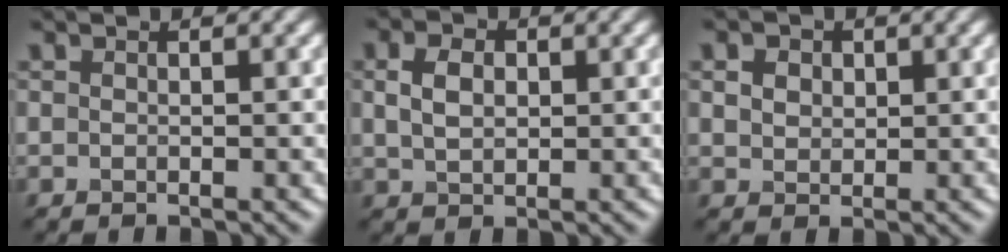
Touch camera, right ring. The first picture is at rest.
{"total": 3.0, "force": [0.7, 2.1, 2.0], "torque": [-0.048, 0.004, 0.014]}
{"total": 3.3, "force": [1.6, 2.3, 1.7], "torque": [-0.041, 0.012, 0.021]}